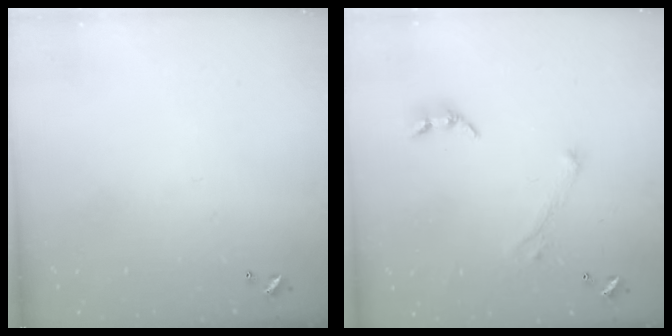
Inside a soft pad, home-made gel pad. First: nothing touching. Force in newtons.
{"total": 2.9, "press": 2.8, "slide": 0.8}